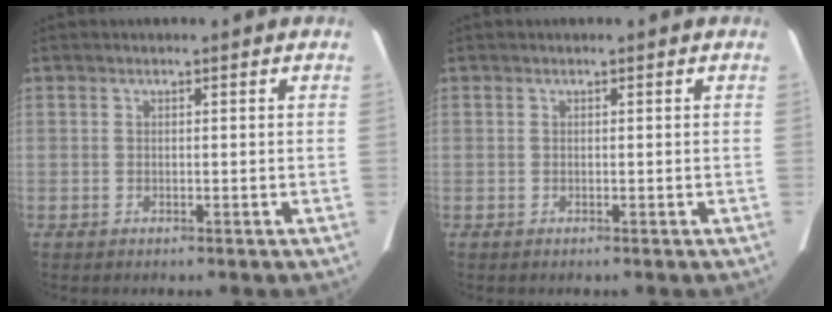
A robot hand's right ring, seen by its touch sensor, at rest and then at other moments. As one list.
[{"total": 0.0}]